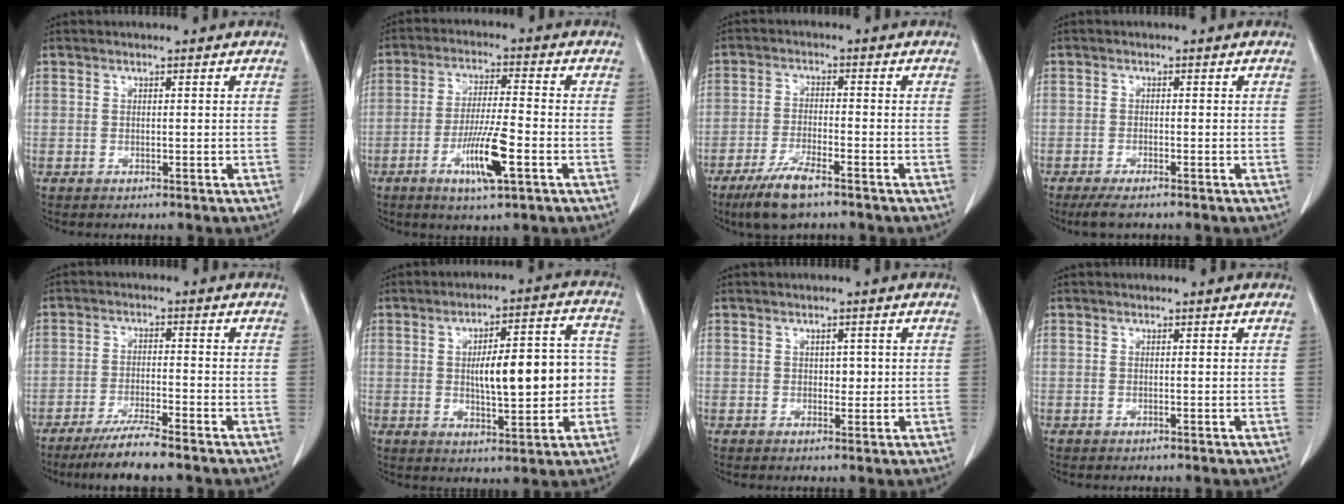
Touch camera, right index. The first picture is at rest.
{"total": 8.8, "force": [-3.6, 0.8, 8.0], "torque": [-0.148, -0.009, -0.061]}
{"total": 7.1, "force": [-5.0, 1.2, 4.9], "torque": [-0.103, -0.015, -0.090]}
{"total": 3.7, "force": [-2.9, 0.7, 2.2], "torque": [-0.039, -0.008, -0.047]}
{"total": 6.1, "force": [-4.9, 0.0, 3.6], "torque": [-0.066, -0.017, -0.090]}
{"total": 13.0, "force": [-0.5, 3.9, 12.4], "torque": [-0.182, 0.030, 0.001]}
{"total": 1.7, "force": [0.1, 1.1, 1.2], "torque": [-0.014, 0.001, 0.003]}
{"total": 0.0}